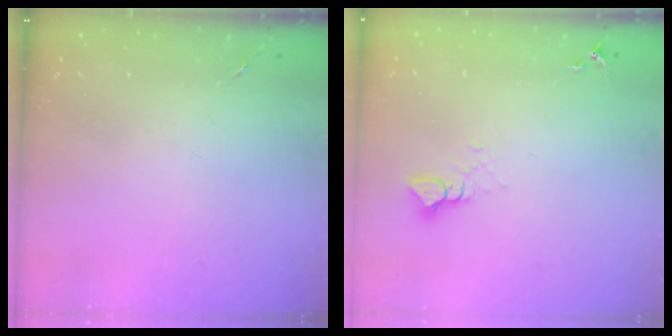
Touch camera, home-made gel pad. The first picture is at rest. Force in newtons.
{"total": 3.3, "press": 3.3, "slide": 0.3}